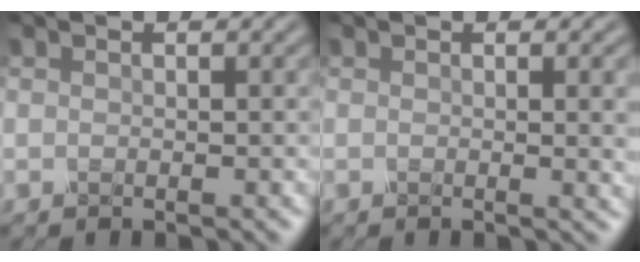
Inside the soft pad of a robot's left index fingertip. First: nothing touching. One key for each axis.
{"total": 4.2, "fx": 0.4, "fy": 1.6, "fz": 3.9, "tx": -0.028, "ty": 0.005, "tz": 0.005}